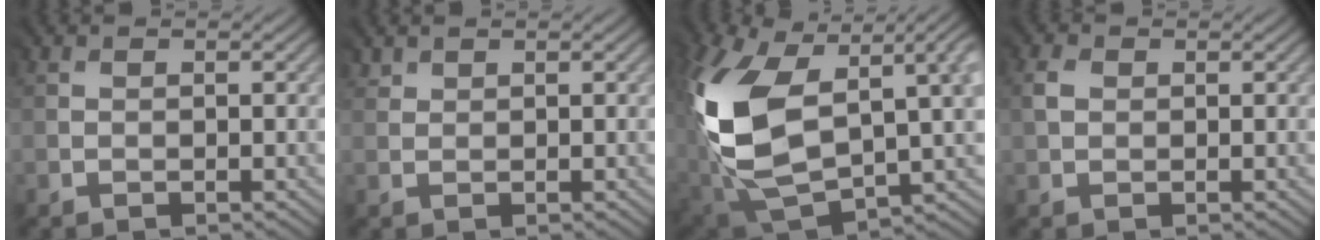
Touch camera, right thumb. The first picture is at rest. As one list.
[{"total": 2.1, "force": [2.0, 0.7, 0.0], "torque": [-0.008, 0.000, 0.037]}, {"total": 15.3, "force": [2.3, 9.0, 12.2], "torque": [-0.310, -0.026, 0.051]}, {"total": 1.7, "force": [0.6, 1.5, 0.7], "torque": [-0.023, 0.000, 0.007]}]